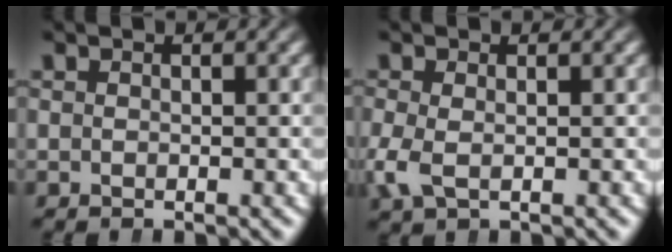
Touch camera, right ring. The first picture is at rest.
{"total": 1.1, "force": [-0.1, 0.6, 0.9], "torque": [-0.034, -0.009, 0.005]}